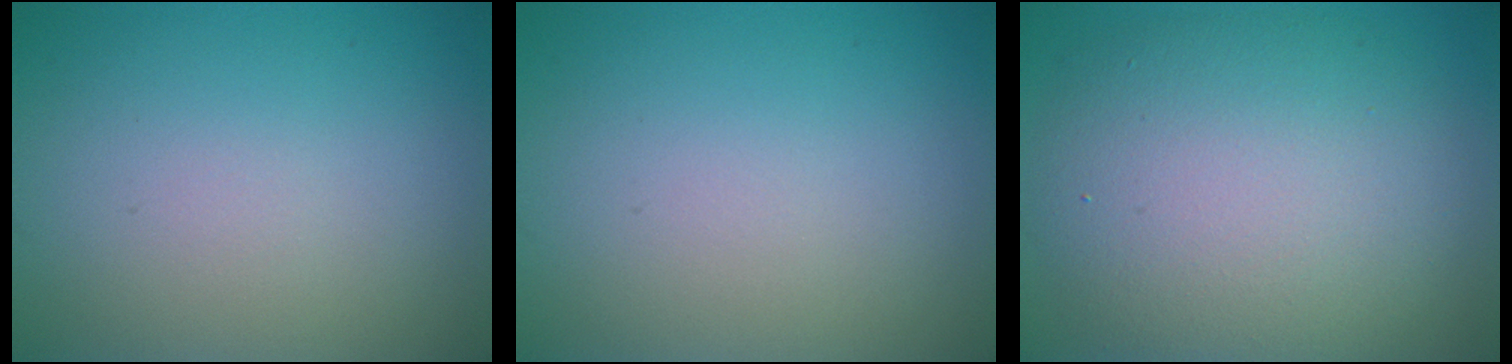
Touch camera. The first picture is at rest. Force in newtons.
{"total": 0.0}
{"total": 9.9, "press": 9.9, "slide": 0.4}